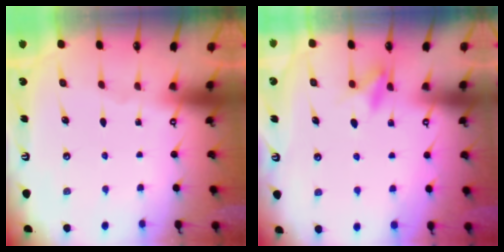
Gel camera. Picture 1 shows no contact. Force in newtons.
{"total": 7.0, "press": 6.9, "slide": 1.0}